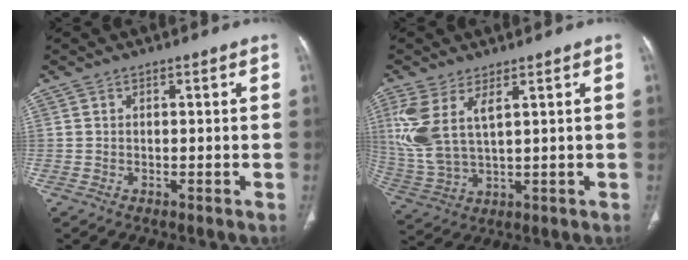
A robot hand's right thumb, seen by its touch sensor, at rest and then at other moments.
{"total": 10.5, "force": [4.0, 4.4, 8.6], "torque": [-0.210, -0.011, 0.096]}